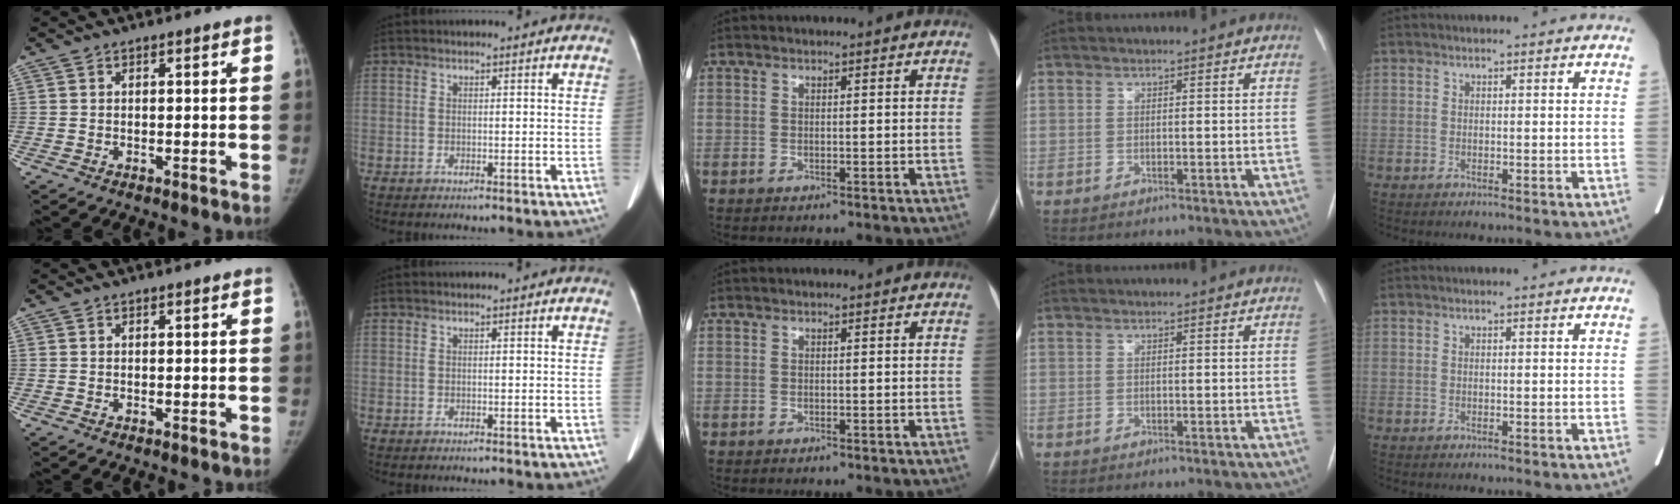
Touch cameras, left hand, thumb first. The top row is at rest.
{}